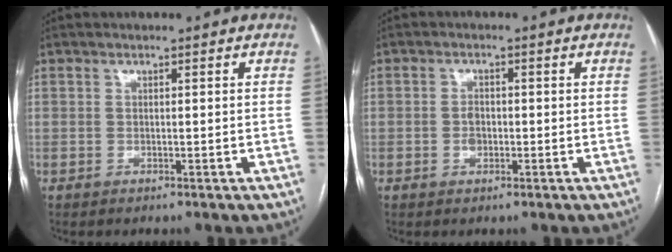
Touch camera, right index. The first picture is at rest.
{"total": 2.1, "force": [-0.4, 1.5, 1.4], "torque": [-0.023, 0.004, -0.004]}